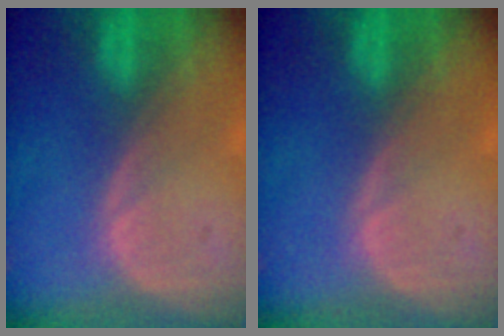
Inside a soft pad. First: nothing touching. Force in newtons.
{"total": 0.0}